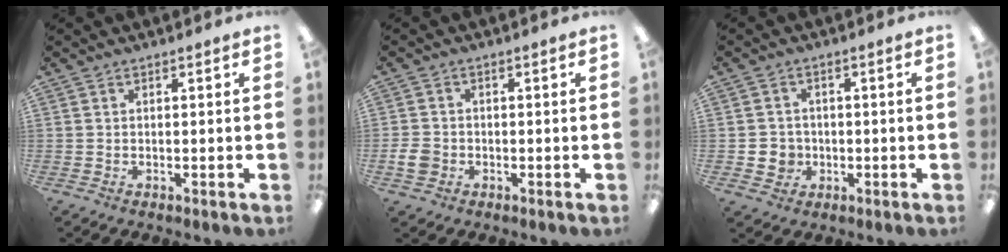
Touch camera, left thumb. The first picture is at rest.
{"total": 3.6, "force": [-0.9, 3.0, 1.6], "torque": [-0.032, 0.006, -0.016]}
{"total": 4.3, "force": [-1.0, 4.1, 0.9], "torque": [-0.010, 0.006, -0.017]}